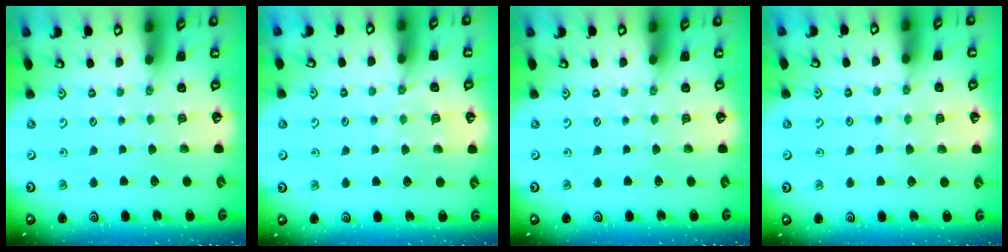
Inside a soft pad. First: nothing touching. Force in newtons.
{"total": 4.0, "press": 3.9, "slide": 0.5}
{"total": 0.0}
{"total": 4.6, "press": 4.5, "slide": 0.6}